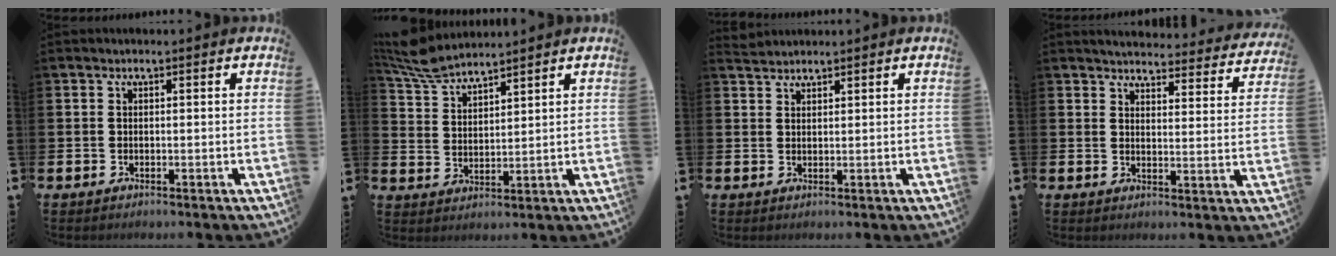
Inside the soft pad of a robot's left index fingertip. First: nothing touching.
{"total": 6.3, "force": [6.1, 0.8, 1.5], "torque": [-0.054, -0.026, 0.114]}
{"total": 1.9, "force": [1.8, 0.5, 0.0], "torque": [0.007, -0.001, 0.032]}
{"total": 3.9, "force": [3.8, 0.7, 0.5], "torque": [-0.020, -0.034, 0.063]}